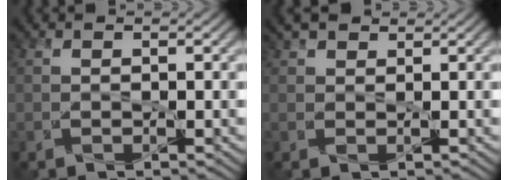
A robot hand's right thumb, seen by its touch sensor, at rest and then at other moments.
{"total": 2.7, "force": [2.0, 1.3, 1.2], "torque": [-0.031, 0.011, 0.039]}